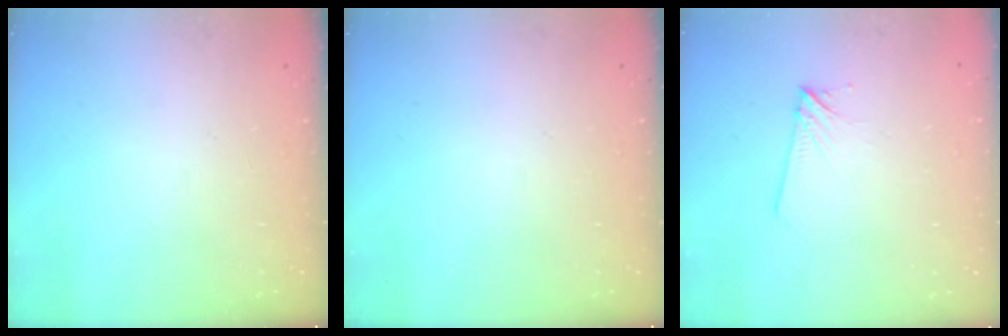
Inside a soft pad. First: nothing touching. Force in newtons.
{"total": 0.0}
{"total": 5.0, "press": 5.0, "slide": 0.8}